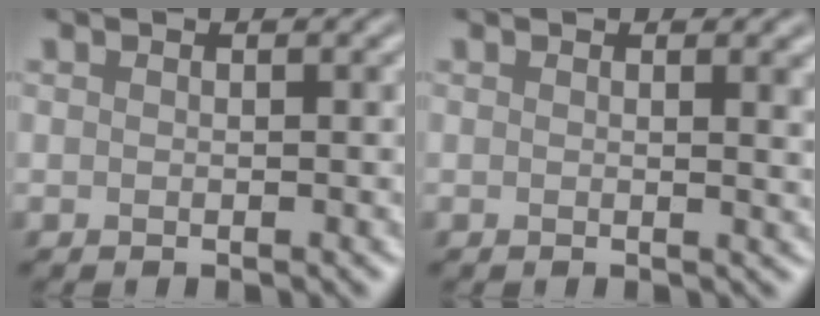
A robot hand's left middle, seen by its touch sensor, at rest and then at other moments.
{"total": 2.0, "force": [0.8, 0.6, 1.7], "torque": [-0.015, -0.001, 0.013]}